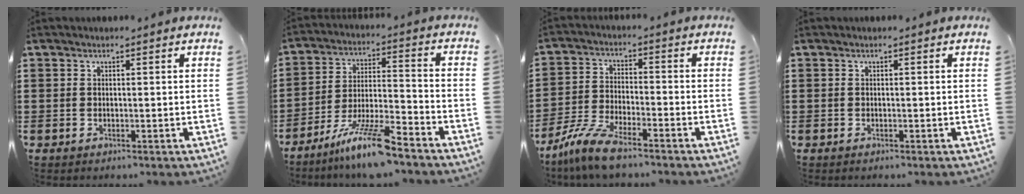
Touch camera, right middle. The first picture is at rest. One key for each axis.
{"total": 10.3, "fx": -7.9, "fy": 1.1, "fz": 6.5, "tx": -0.127, "ty": 0.006, "tz": -0.151}
{"total": 7.3, "fx": -6.2, "fy": 1.0, "fz": 3.8, "tx": -0.091, "ty": -0.005, "tz": -0.121}
{"total": 0.0}